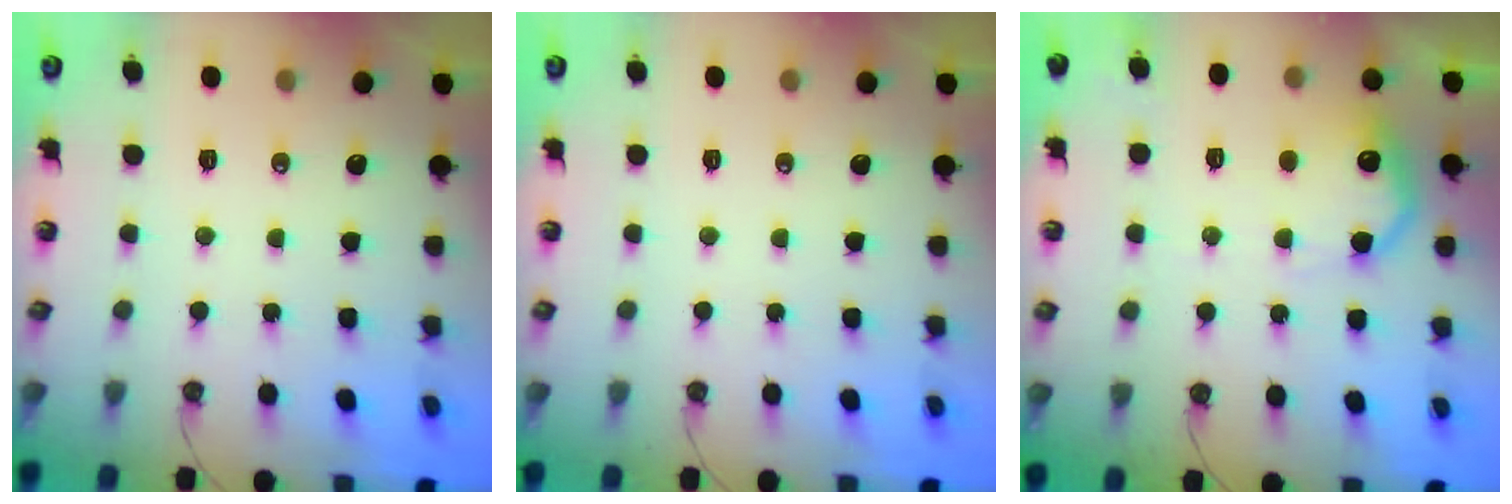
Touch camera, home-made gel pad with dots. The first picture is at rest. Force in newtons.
{"total": 0.0}
{"total": 13.5, "press": 13.5, "slide": 0.8}